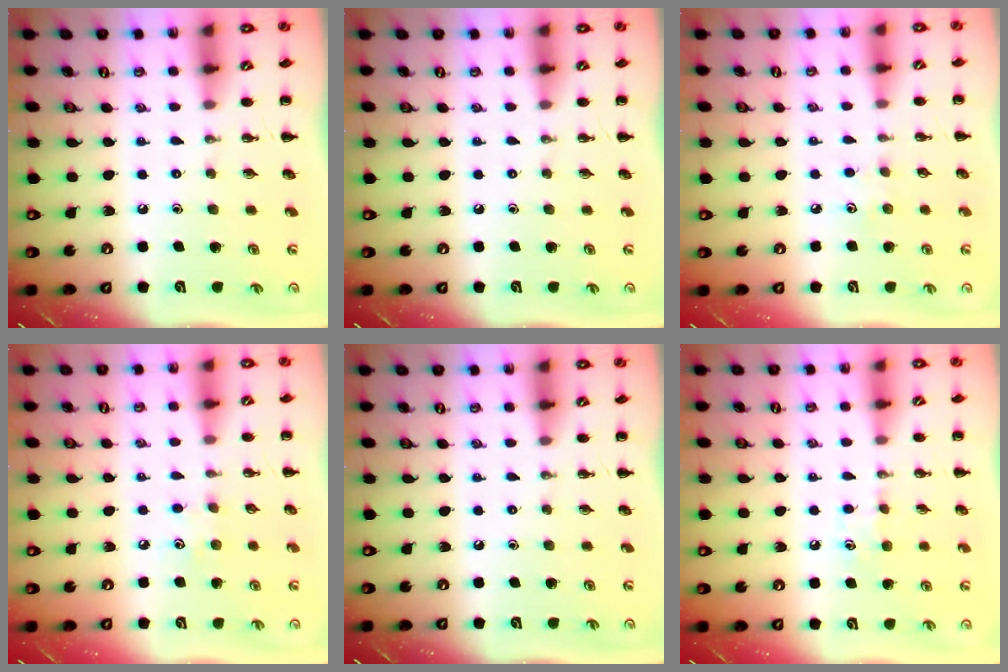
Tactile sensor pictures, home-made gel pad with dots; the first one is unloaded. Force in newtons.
{"total": 0.0}
{"total": 2.8, "press": 2.7, "slide": 0.7}
{"total": 4.2, "press": 4.0, "slide": 1.2}
{"total": 0.0}
{"total": 4.8, "press": 4.6, "slide": 1.5}